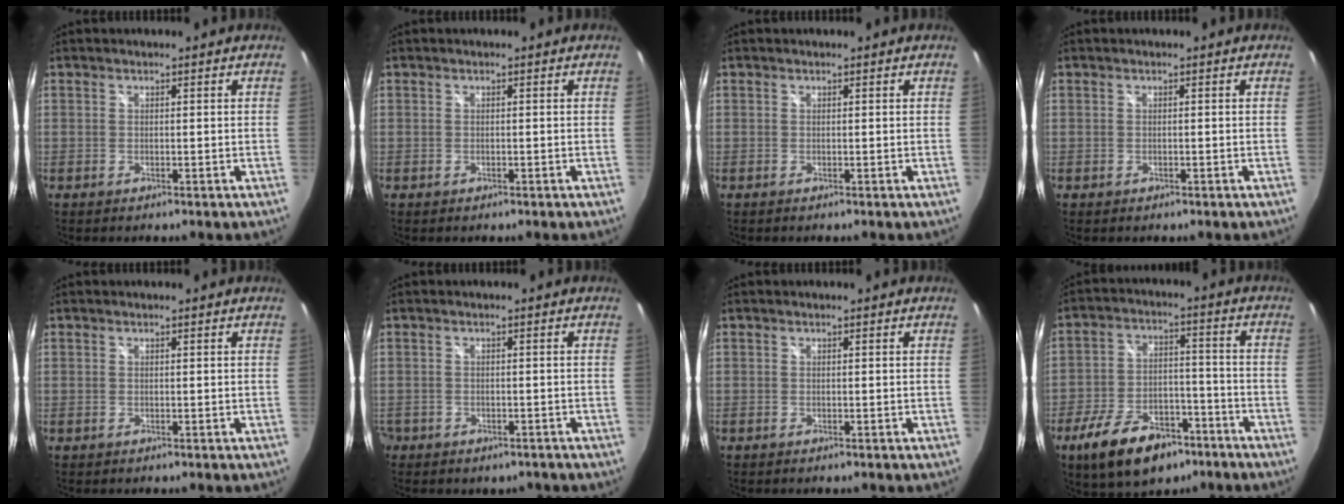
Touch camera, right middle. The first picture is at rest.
{"total": 0.6, "force": [-0.3, 0.5, 0.1], "torque": [-0.001, -0.002, -0.005]}
{"total": 0.0}
{"total": 0.7, "force": [-0.4, 0.6, 0.2], "torque": [-0.003, -0.002, -0.005]}
{"total": 0.0}
{"total": 4.6, "force": [-2.5, 3.6, 1.2], "torque": [-0.038, -0.001, -0.028]}
{"total": 0.0}
{"total": 16.0, "force": [-10.1, 8.3, 9.2], "torque": [-0.188, -0.003, -0.159]}